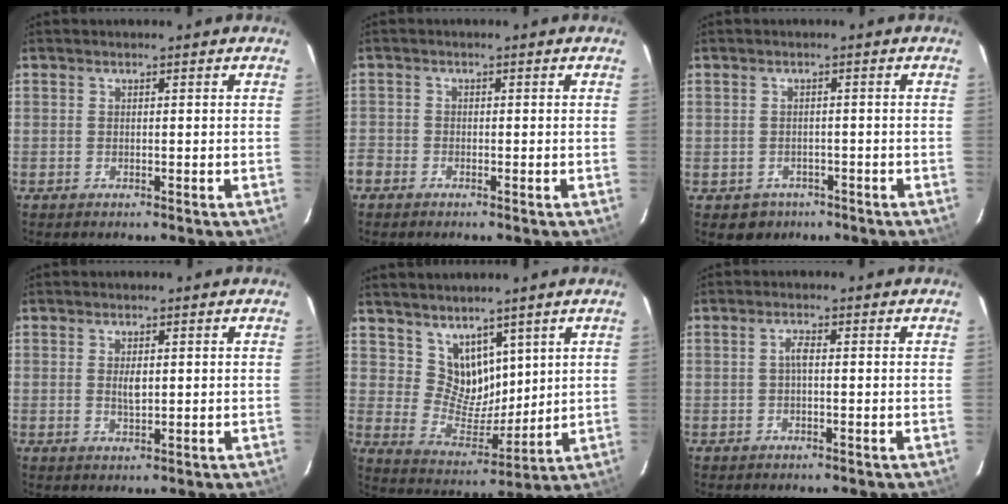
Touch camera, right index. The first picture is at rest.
{"total": 3.0, "force": [-2.0, 2.2, 0.6], "torque": [-0.017, -0.001, -0.043]}
{"total": 4.0, "force": [-1.7, 3.6, 0.2], "torque": [-0.014, 0.010, -0.018]}
{"total": 2.5, "force": [0.3, 1.2, 2.2], "torque": [-0.039, -0.001, 0.007]}
{"total": 8.8, "force": [5.7, 5.9, 3.0], "torque": [-0.046, -0.006, 0.121]}
{"total": 1.5, "force": [-0.2, 0.5, 1.4], "torque": [-0.029, 0.007, -0.005]}